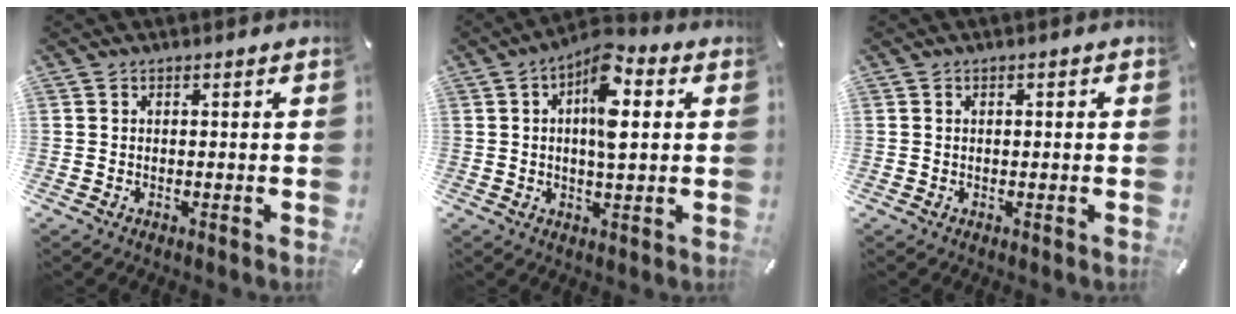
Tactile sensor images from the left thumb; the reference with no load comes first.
{"total": 9.7, "force": [2.7, 4.0, 8.4], "torque": [-0.137, -0.009, 0.039]}
{"total": 0.6, "force": [-0.1, 0.5, 0.4], "torque": [-0.007, 0.003, -0.003]}